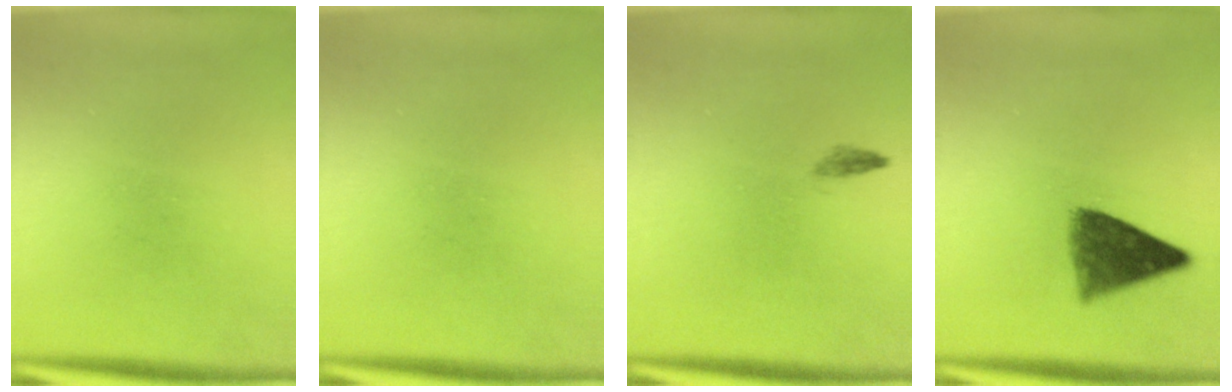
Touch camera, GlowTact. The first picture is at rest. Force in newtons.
{"total": 0.0}
{"total": 0.8}
{"total": 7.1}